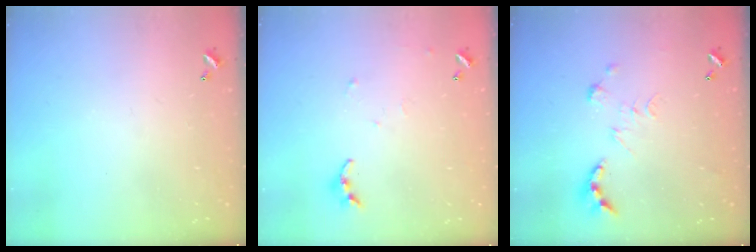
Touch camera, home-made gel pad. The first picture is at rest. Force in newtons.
{"total": 4.7, "press": 4.7, "slide": 0.5}
{"total": 0.0}